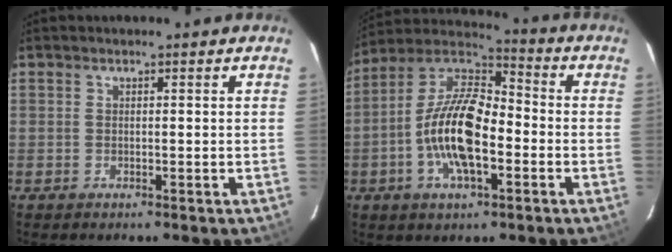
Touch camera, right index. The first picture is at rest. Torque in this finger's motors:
{"motor_torque": [1.81, -0.32, 0.80, 0.21]}